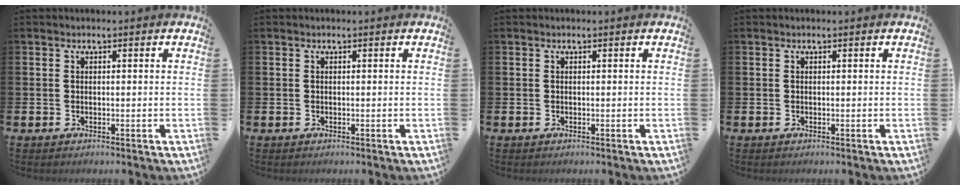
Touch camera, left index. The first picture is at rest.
{"total": 0.0}
{"total": 0.0}
{"total": 0.0}